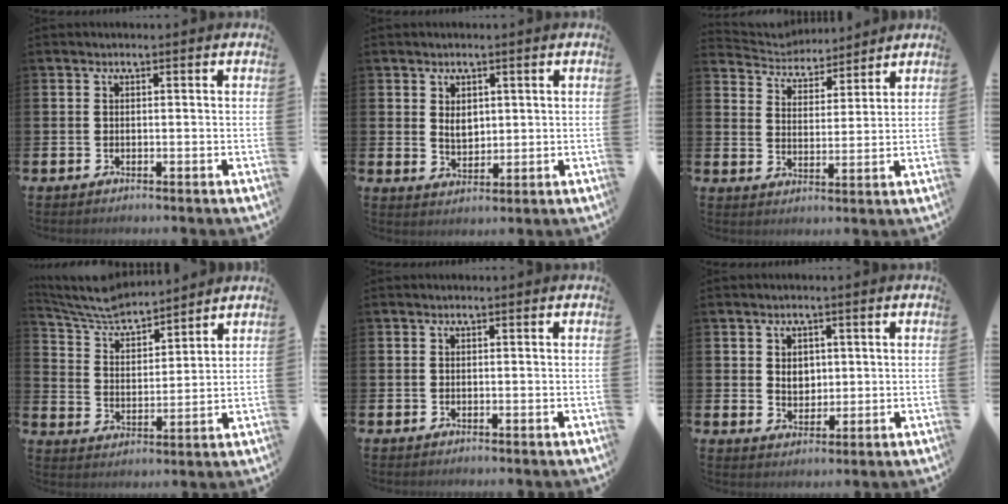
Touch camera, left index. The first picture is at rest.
{"total": 2.5, "force": [1.4, 1.6, 1.3], "torque": [-0.006, -0.003, 0.019]}
{"total": 4.8, "force": [4.5, 1.4, 0.1], "torque": [-0.025, -0.031, 0.076]}
{"total": 6.4, "force": [6.2, 1.2, 1.2], "torque": [-0.053, -0.042, 0.106]}
{"total": 0.0}
{"total": 2.7, "force": [1.3, 2.1, 1.1], "torque": [-0.006, 0.001, 0.017]}